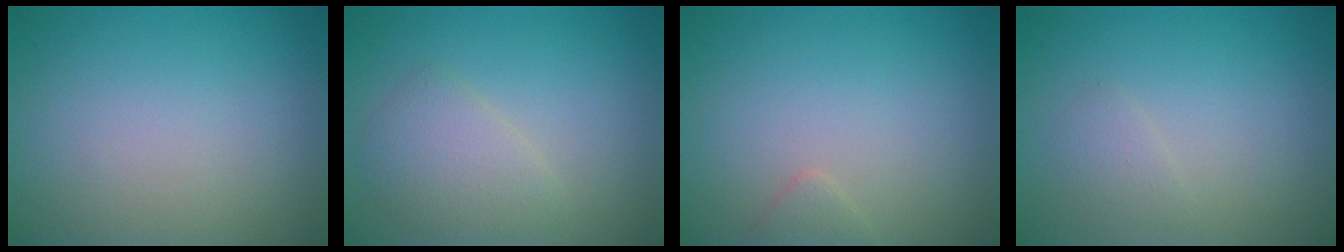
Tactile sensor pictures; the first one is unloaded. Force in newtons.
{"total": 2.9, "press": 2.9, "slide": 0.1}
{"total": 0.9, "press": 0.9, "slide": 0.1}
{"total": 1.0, "press": 1.0, "slide": 0.0}